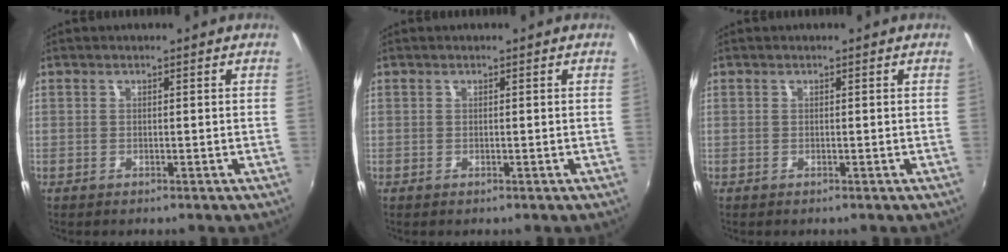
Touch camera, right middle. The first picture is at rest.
{"total": 0.0}
{"total": 0.0}